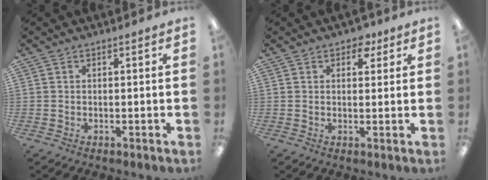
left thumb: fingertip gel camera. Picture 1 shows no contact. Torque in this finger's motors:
{"motor_torque": [-0.07, 0.04, -0.03, -0.11, -0.04]}